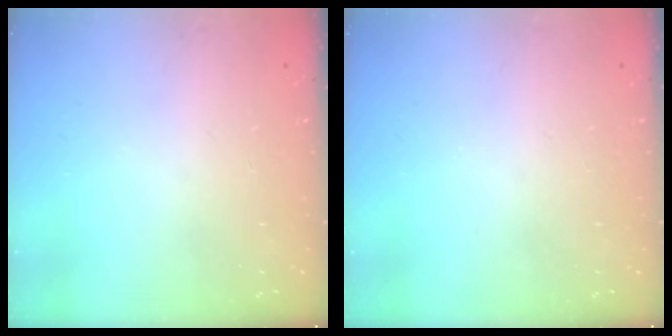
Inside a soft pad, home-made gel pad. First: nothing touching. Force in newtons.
{"total": 0.0}